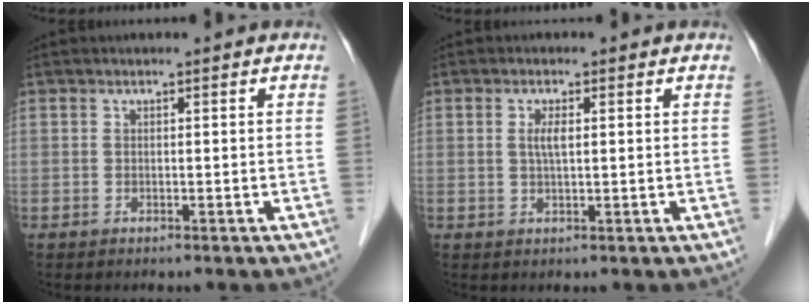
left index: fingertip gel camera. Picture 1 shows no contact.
{"total": 2.1, "force": [0.4, 0.6, 2.0], "torque": [-0.044, -0.001, 0.008]}